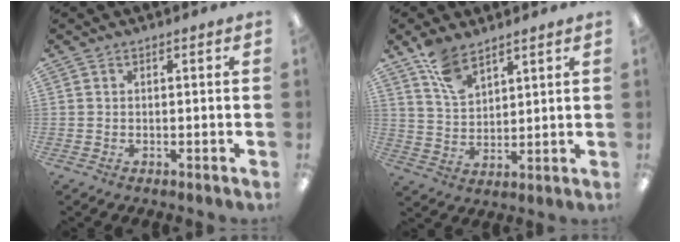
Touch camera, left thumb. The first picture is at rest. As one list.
[{"total": 8.7, "force": [6.5, 4.0, 4.2], "torque": [-0.085, -0.026, 0.121]}]